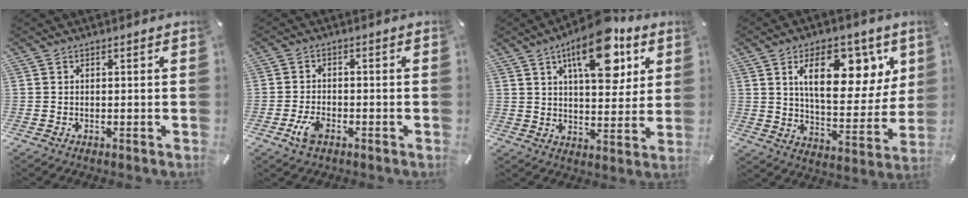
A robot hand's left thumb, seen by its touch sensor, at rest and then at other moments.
{"total": 4.6, "force": [-2.3, 2.5, 3.1], "torque": [-0.084, 0.000, -0.049]}
{"total": 17.3, "force": [8.9, 7.9, 12.6], "torque": [-0.176, -0.033, 0.143]}
{"total": 17.3, "force": [8.0, 9.1, 12.3], "torque": [-0.184, -0.025, 0.133]}